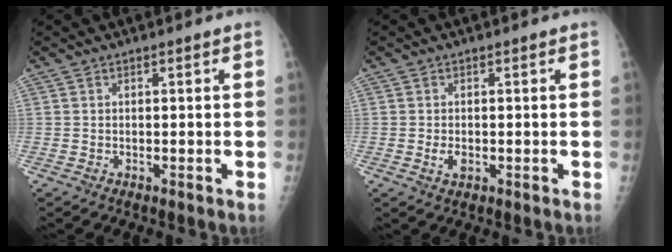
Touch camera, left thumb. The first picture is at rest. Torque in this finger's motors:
{"motor_torque": [-0.14, 0.12, 0.16, -0.01, 0.00]}